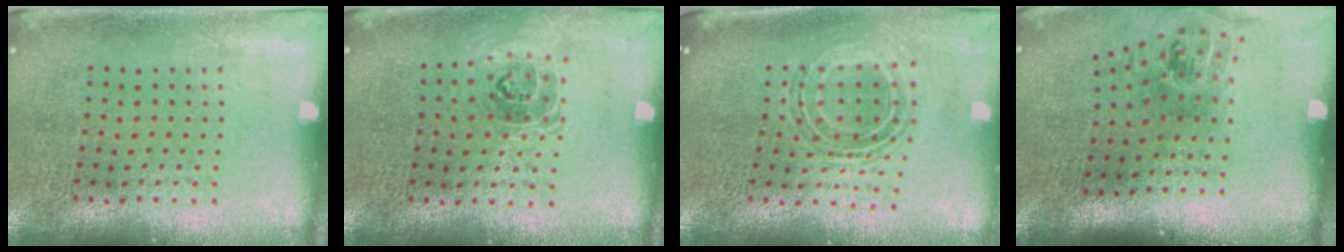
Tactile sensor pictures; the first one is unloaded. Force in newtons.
{"total": 1.1, "press": 0.9, "slide": 0.5}
{"total": 0.8, "press": 0.8, "slide": 0.3}
{"total": 1.5, "press": 1.1, "slide": 1.0}